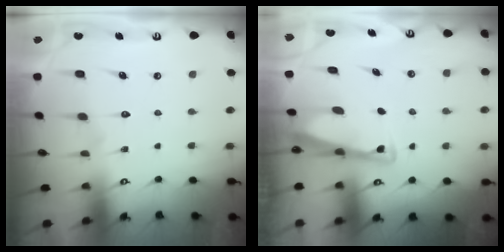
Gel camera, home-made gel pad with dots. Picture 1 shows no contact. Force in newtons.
{"total": 3.3, "press": 3.3, "slide": 0.4}